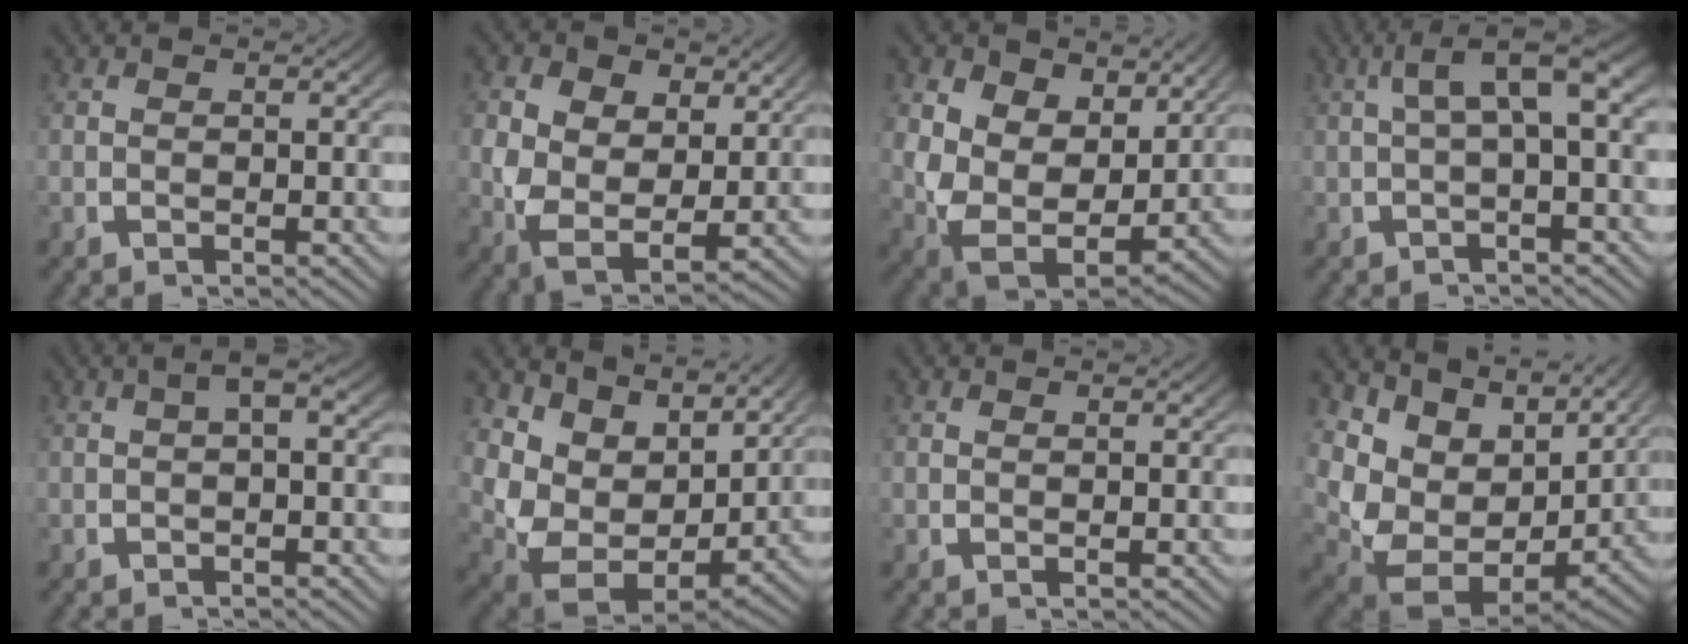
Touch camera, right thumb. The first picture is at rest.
{"total": 8.6, "force": [-0.6, 6.6, 5.5], "torque": [-0.142, -0.058, 0.011]}
{"total": 11.7, "force": [-1.2, 9.2, 7.2], "torque": [-0.191, -0.077, 0.005]}
{"total": 6.4, "force": [2.0, 2.6, 5.5], "torque": [-0.070, 0.038, 0.016]}
{"total": 2.4, "force": [0.4, 0.9, 2.2], "torque": [-0.036, 0.011, 0.002]}
{"total": 10.4, "force": [-0.3, 7.6, 7.1], "torque": [-0.176, -0.053, 0.013]}
{"total": 0.0}
{"total": 11.9, "force": [-0.2, 8.6, 8.2], "torque": [-0.191, -0.049, 0.017]}